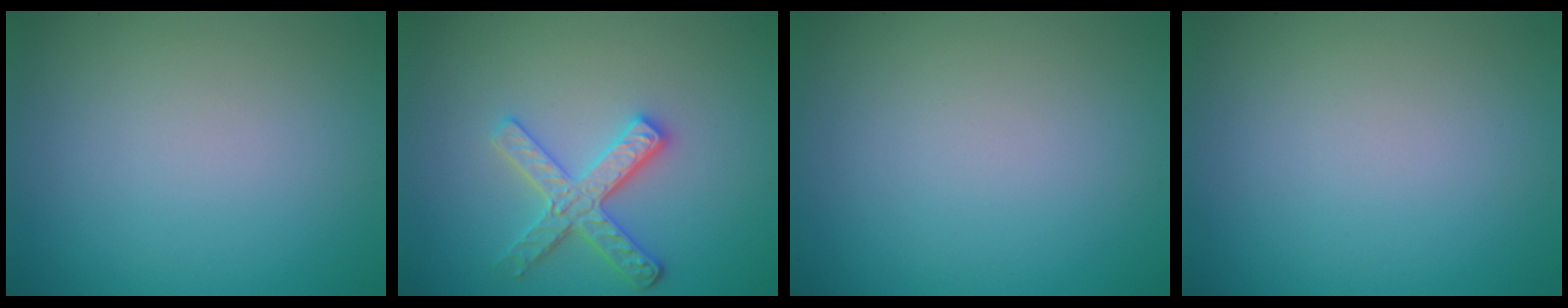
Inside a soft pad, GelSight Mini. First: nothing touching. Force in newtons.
{"total": 3.4, "press": 3.1, "slide": 1.3}
{"total": 0.0}
{"total": 0.0}